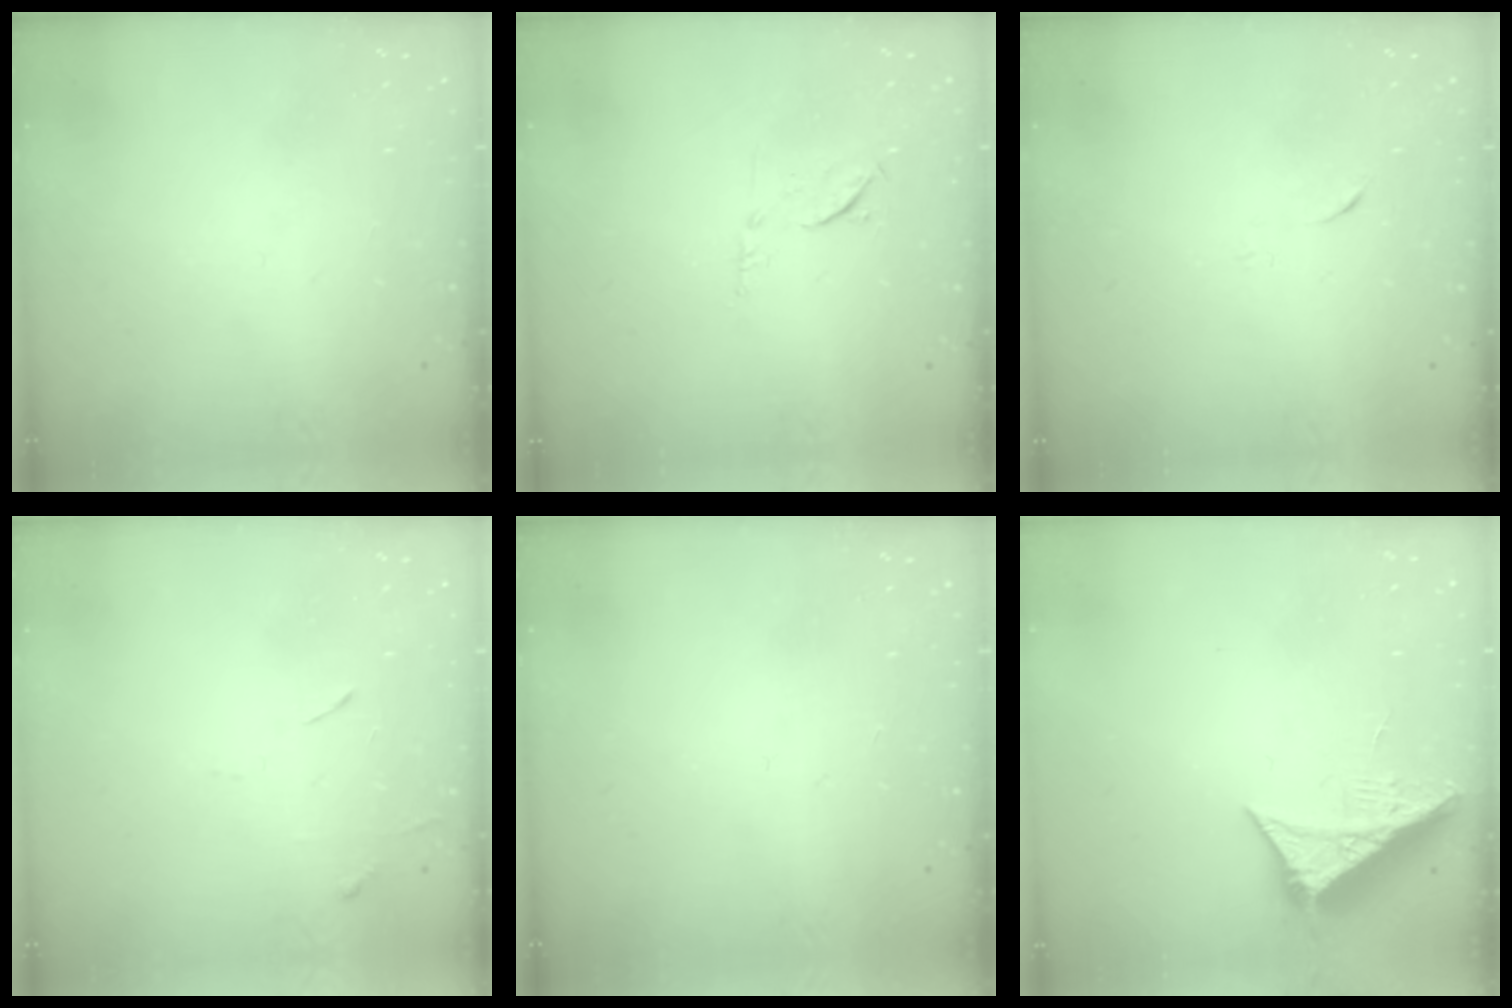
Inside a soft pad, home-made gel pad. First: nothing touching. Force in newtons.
{"total": 6.7, "press": 6.6, "slide": 1.1}
{"total": 4.0, "press": 4.0, "slide": 0.6}
{"total": 5.4, "press": 5.4, "slide": 0.7}
{"total": 0.0}
{"total": 8.4, "press": 8.4, "slide": 0.5}